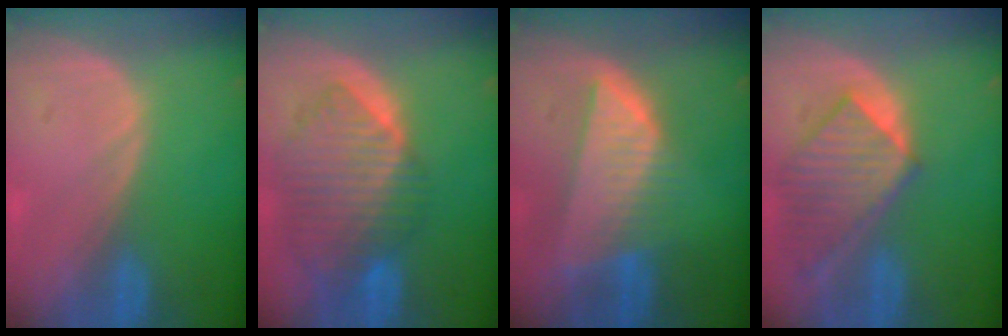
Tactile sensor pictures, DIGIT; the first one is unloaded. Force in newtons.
{"total": 10.2, "press": 8.9, "slide": 5.1}
{"total": 8.3, "press": 7.3, "slide": 4.0}
{"total": 8.9, "press": 7.9, "slide": 4.1}